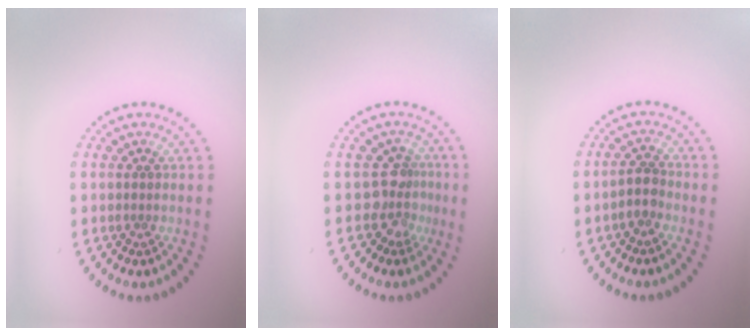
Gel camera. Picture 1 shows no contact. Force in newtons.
{"total": 2.6, "press": 1.9, "slide": 1.8}
{"total": 1.9, "press": 1.6, "slide": 1.0}